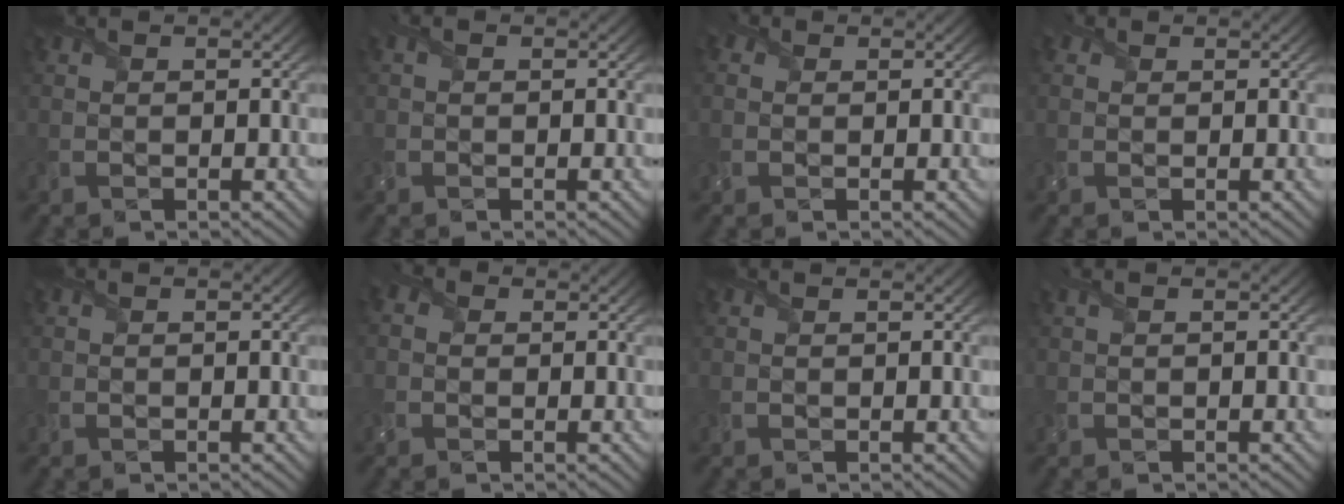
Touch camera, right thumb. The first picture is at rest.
{"total": 1.0, "force": [0.1, 0.8, 0.6], "torque": [-0.018, 0.004, -0.001]}
{"total": 2.0, "force": [0.1, 1.8, 0.7], "torque": [-0.024, 0.000, -0.001]}
{"total": 1.3, "force": [0.4, 1.2, 0.4], "torque": [-0.012, 0.002, 0.007]}
{"total": 0.0}
{"total": 2.0, "force": [-0.2, 1.8, 0.8], "torque": [-0.025, 0.001, -0.012]}
{"total": 0.7, "force": [0.7, 0.0, 0.1], "torque": [-0.005, 0.002, 0.010]}
{"total": 1.1, "force": [0.4, 0.3, 1.0], "torque": [-0.027, 0.008, 0.006]}